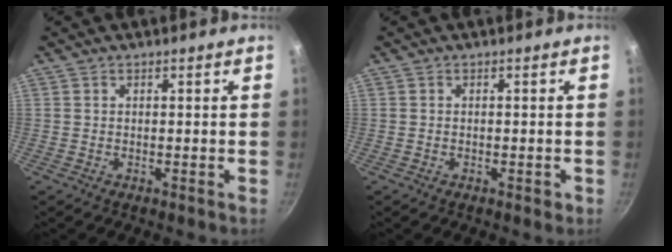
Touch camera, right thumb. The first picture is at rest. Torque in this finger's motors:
{"motor_torque": [-0.32, 0.07, -0.37, -0.01, 0.05]}